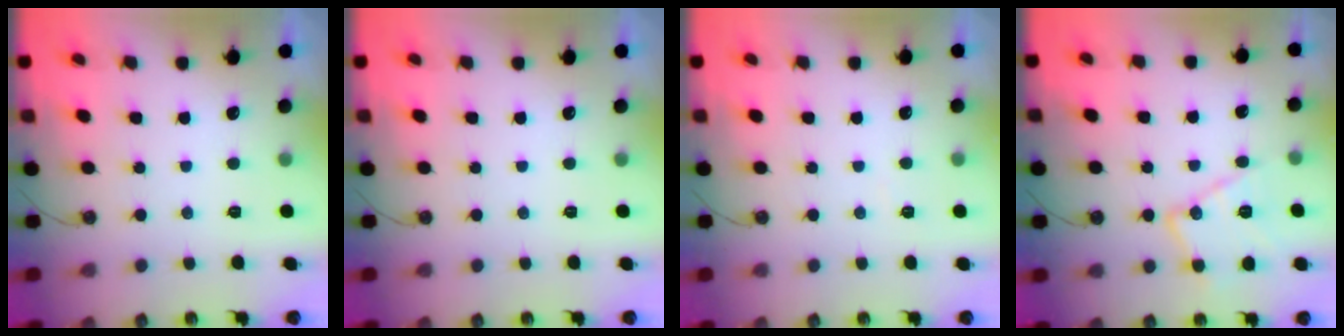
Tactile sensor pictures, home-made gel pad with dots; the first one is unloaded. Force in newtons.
{"total": 0.0}
{"total": 3.4, "press": 3.4, "slide": 0.5}
{"total": 12.9, "press": 12.9, "slide": 0.2}